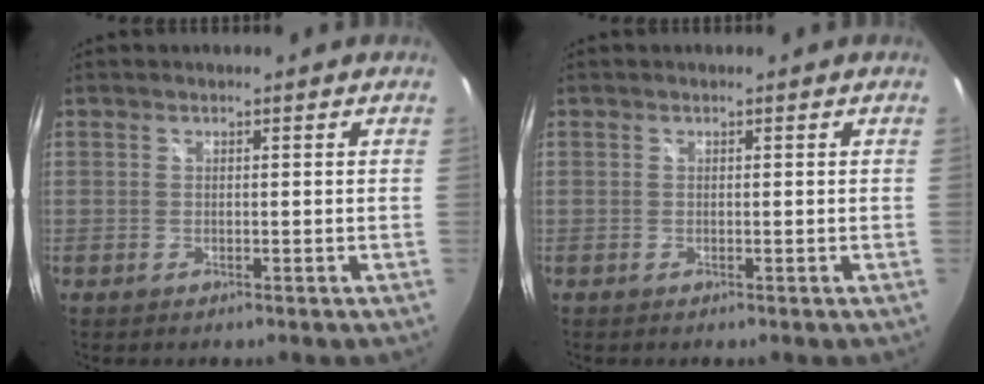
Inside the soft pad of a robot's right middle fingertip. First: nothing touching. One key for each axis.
{"total": 0.0}